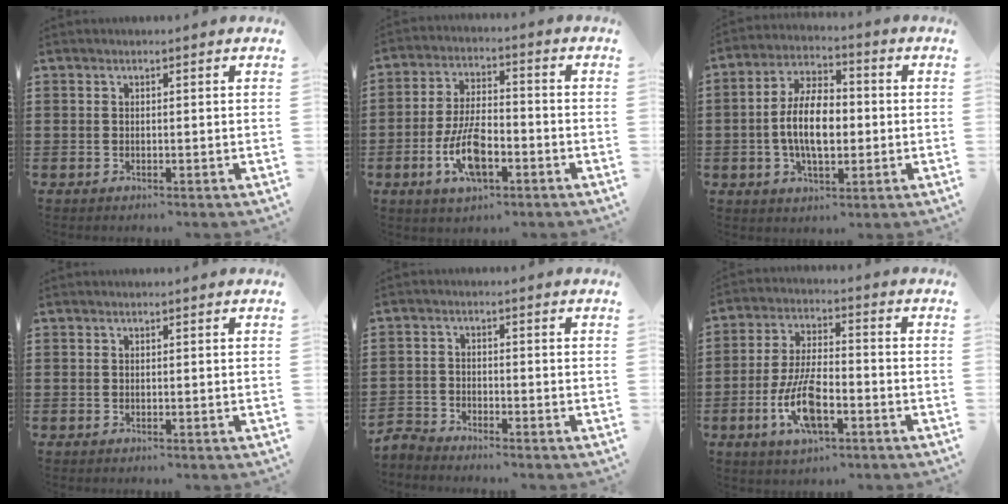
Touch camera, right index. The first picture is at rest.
{"total": 9.3, "force": [-3.5, 4.1, 7.6], "torque": [-0.170, -0.004, -0.067]}
{"total": 9.3, "force": [-0.8, 4.7, 7.9], "torque": [-0.161, 0.005, -0.022]}
{"total": 0.0}
{"total": 2.9, "force": [-2.8, 0.4, -0.1], "torque": [-0.013, -0.001, -0.064]}
{"total": 10.0, "force": [-3.7, 3.9, 8.4], "torque": [-0.182, -0.006, -0.068]}